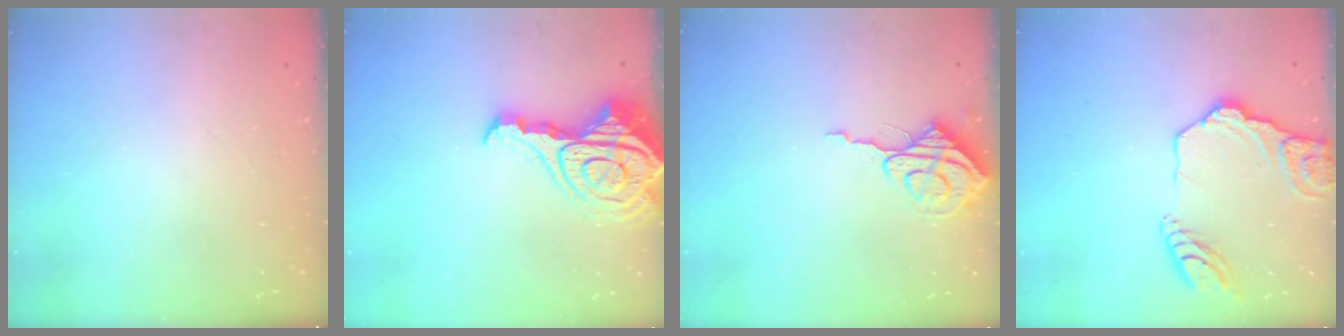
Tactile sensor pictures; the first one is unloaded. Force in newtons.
{"total": 17.8, "press": 17.7, "slide": 2.0}
{"total": 7.6, "press": 7.5, "slide": 0.5}
{"total": 15.4, "press": 15.3, "slide": 1.8}